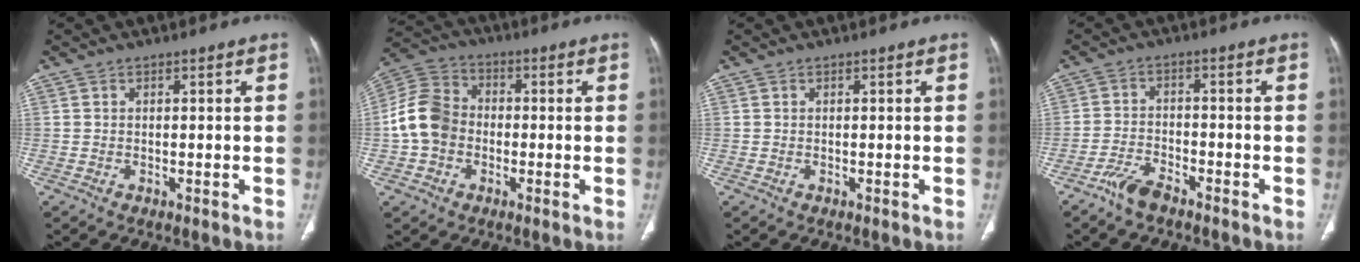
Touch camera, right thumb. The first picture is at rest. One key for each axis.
{"total": 10.5, "fx": -1.3, "fy": 8.6, "fz": 5.8, "tx": -0.106, "ty": 0.032, "tz": -0.036}
{"total": 0.0}
{"total": 4.4, "fx": -3.6, "fy": 1.5, "fz": 2.1, "tx": -0.048, "ty": 0.020, "tz": -0.070}